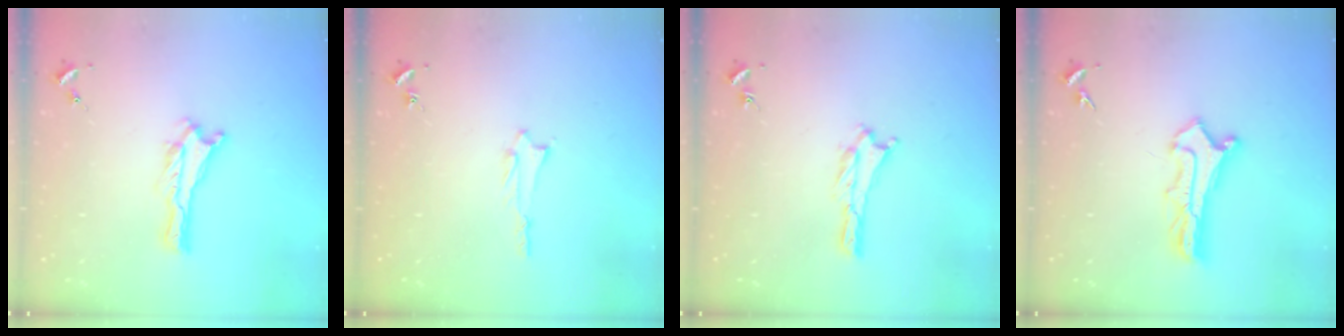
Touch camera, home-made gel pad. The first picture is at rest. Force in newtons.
{"total": 1.4, "press": 1.4, "slide": 0.2}
{"total": 1.2, "press": 1.1, "slide": 0.2}
{"total": 2.9, "press": 2.9, "slide": 0.3}